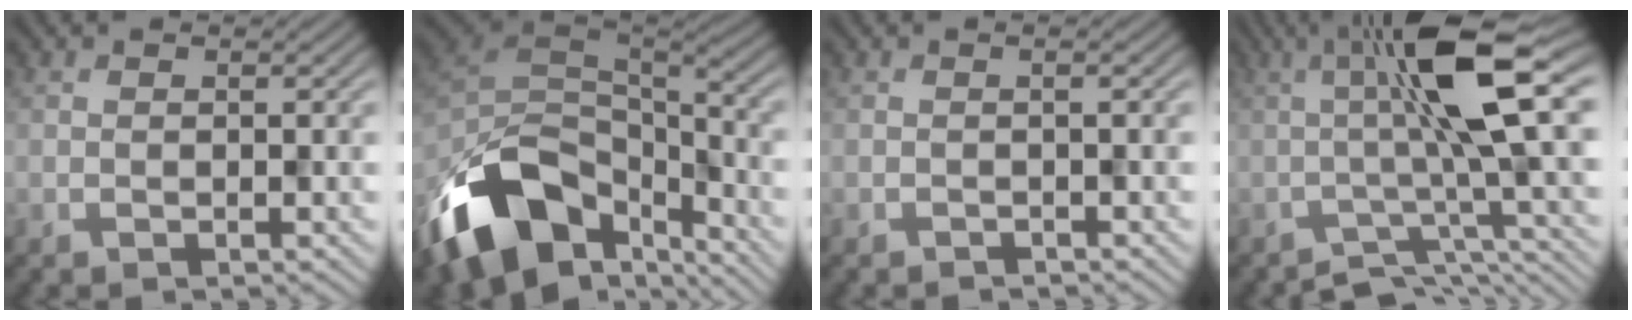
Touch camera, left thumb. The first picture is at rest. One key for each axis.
{"total": 16.6, "fx": -9.1, "fy": 9.4, "fz": 10.3, "tx": -0.249, "ty": -0.036, "tz": -0.153}
{"total": 0.8, "fx": -0.4, "fy": 0.2, "fz": 0.6, "tx": -0.008, "ty": -0.001, "tz": -0.013}
{"total": 11.1, "fx": -2.0, "fy": 2.3, "fz": 10.7, "tx": -0.152, "ty": 0.028, "tz": -0.042}